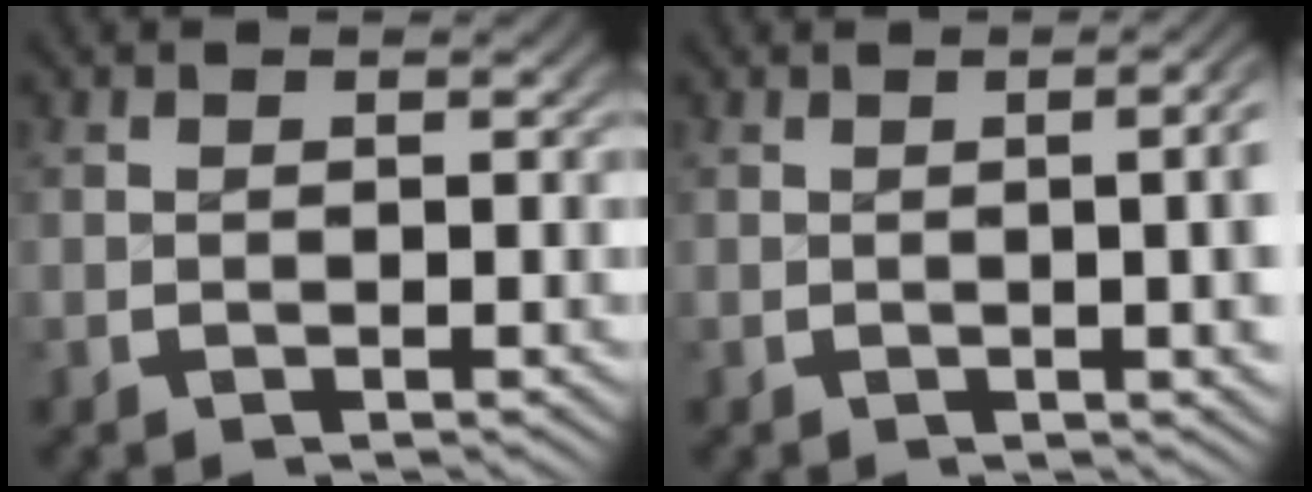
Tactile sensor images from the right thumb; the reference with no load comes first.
{"total": 5.7, "force": [0.5, 2.1, 5.3], "torque": [-0.041, 0.019, -0.004]}